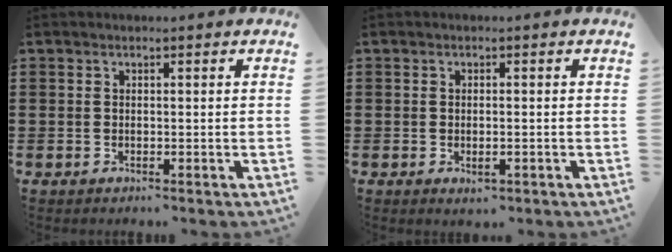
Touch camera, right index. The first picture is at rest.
{"total": 1.3, "force": [-0.5, 0.5, 1.1], "torque": [-0.020, -0.001, -0.009]}